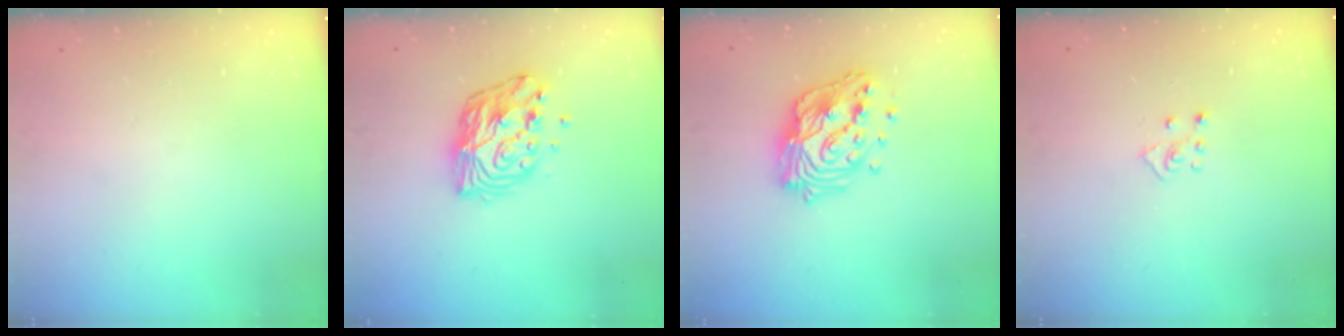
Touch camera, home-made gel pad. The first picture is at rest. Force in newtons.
{"total": 11.7, "press": 11.7, "slide": 0.8}
{"total": 18.2, "press": 18.1, "slide": 1.5}
{"total": 4.5, "press": 4.5, "slide": 0.4}